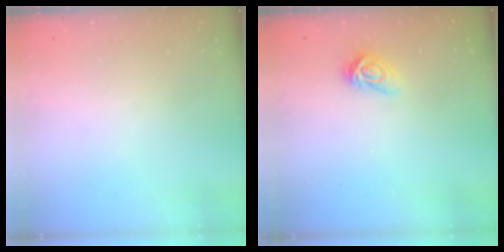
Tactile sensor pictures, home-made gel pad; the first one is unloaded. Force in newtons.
{"total": 5.6, "press": 5.6, "slide": 0.3}